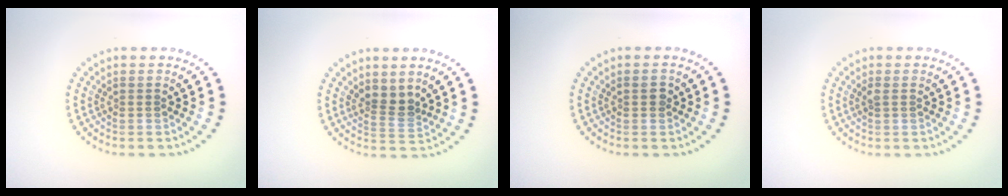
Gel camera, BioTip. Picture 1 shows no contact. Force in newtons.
{"total": 2.2, "press": 1.7, "slide": 1.4}
{"total": 1.2, "press": 1.1, "slide": 0.4}
{"total": 0.6, "press": 0.6, "slide": 0.2}